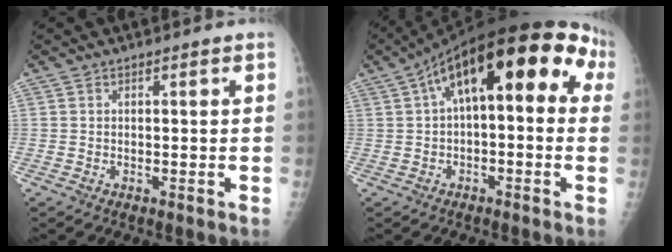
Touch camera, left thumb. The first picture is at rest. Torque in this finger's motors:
{"motor_torque": [0.10, 1.58, 1.97, -0.82, 0.27]}